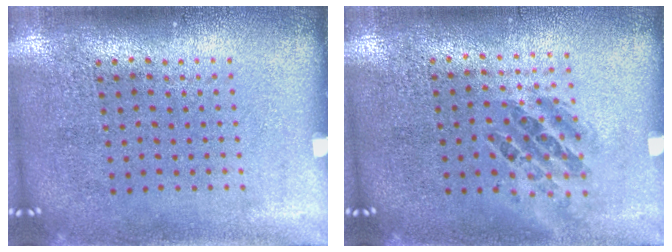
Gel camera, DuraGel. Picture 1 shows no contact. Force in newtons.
{"total": 1.0, "press": 0.9, "slide": 0.3}